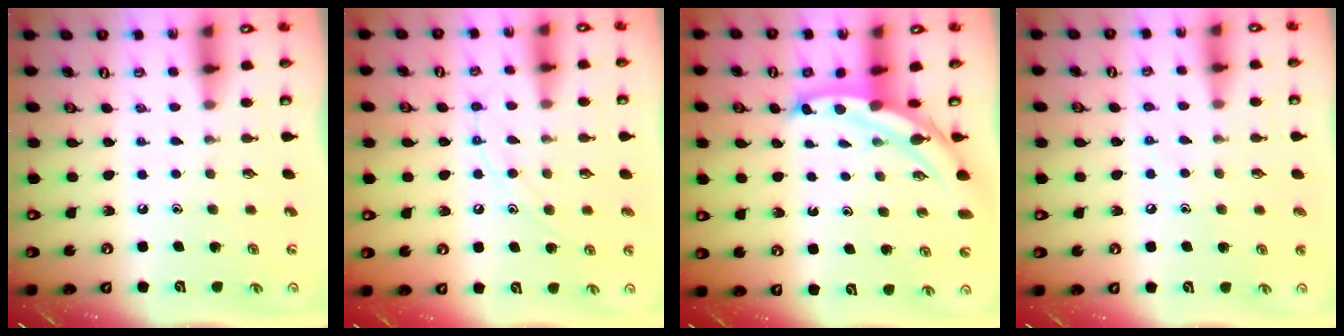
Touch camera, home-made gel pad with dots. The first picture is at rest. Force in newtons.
{"total": 8.2, "press": 8.2, "slide": 0.7}
{"total": 6.3, "press": 6.3, "slide": 0.6}
{"total": 6.1, "press": 6.1, "slide": 0.7}